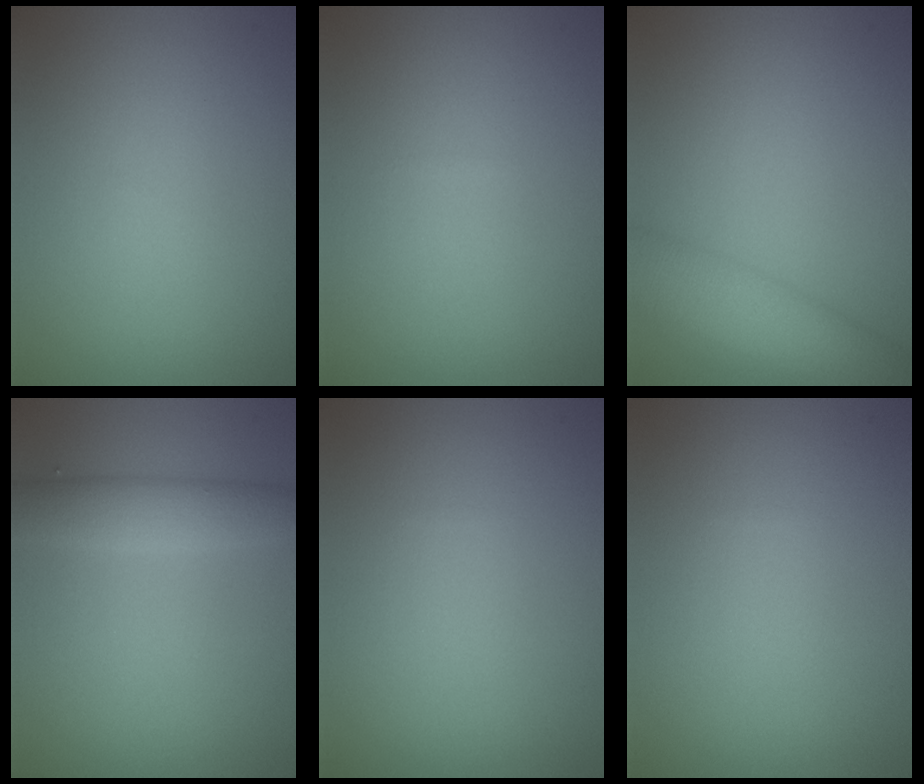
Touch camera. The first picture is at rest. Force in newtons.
{"total": 0.0}
{"total": 5.7, "press": 5.7, "slide": 0.2}
{"total": 3.4, "press": 3.4, "slide": 0.1}
{"total": 0.0}
{"total": 0.0}